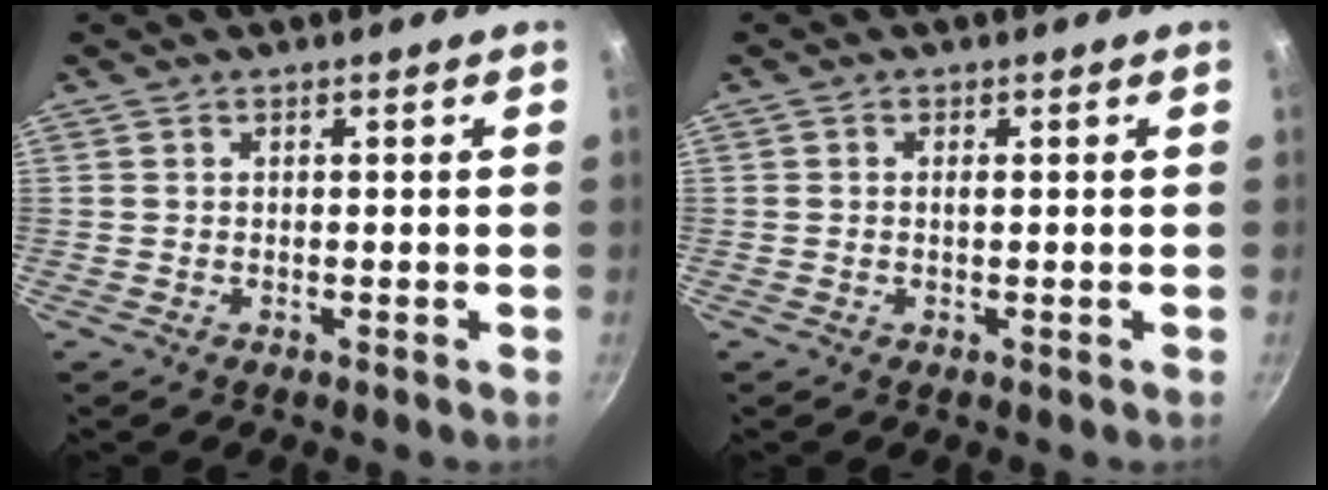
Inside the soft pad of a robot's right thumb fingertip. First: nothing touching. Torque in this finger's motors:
{"motor_torque": [-0.26, 0.29, 0.56, -0.21, -0.02]}